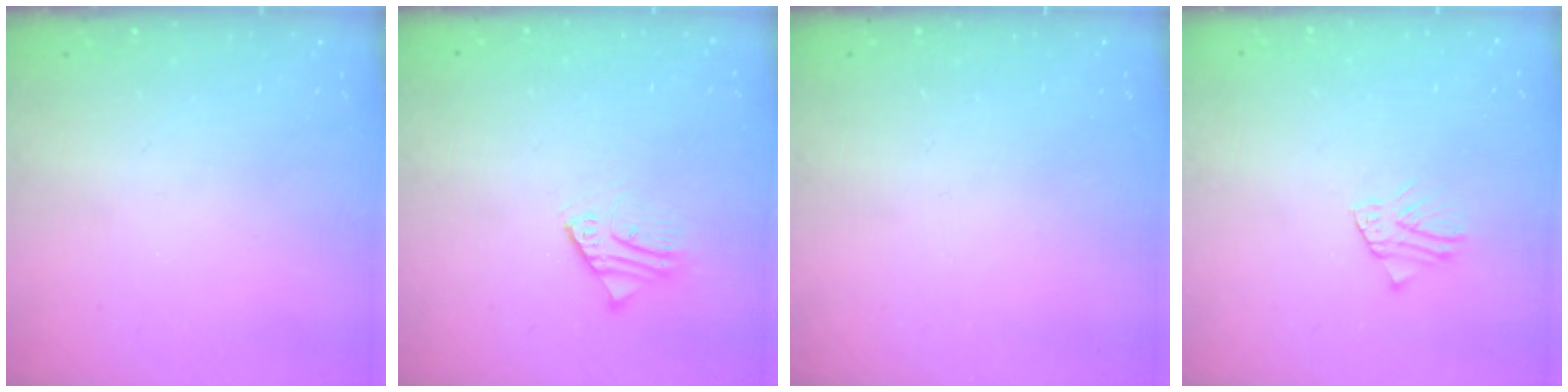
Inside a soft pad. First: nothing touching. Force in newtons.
{"total": 2.3, "press": 2.3, "slide": 0.2}
{"total": 0.0}
{"total": 1.3, "press": 1.3, "slide": 0.1}